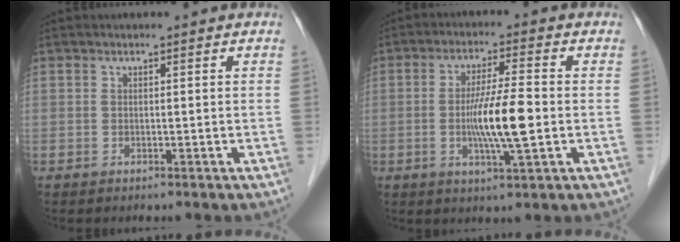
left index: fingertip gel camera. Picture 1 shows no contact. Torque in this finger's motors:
{"motor_torque": [1.30, 0.84, 0.28, 0.10]}